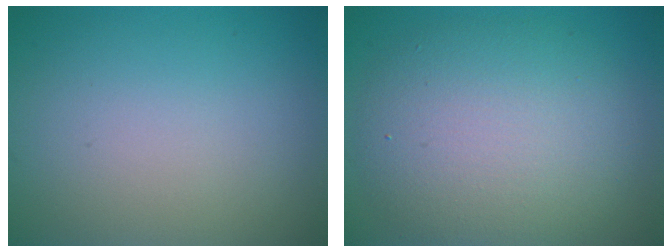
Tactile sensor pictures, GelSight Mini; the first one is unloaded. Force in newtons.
{"total": 7.9, "press": 7.9, "slide": 0.2}